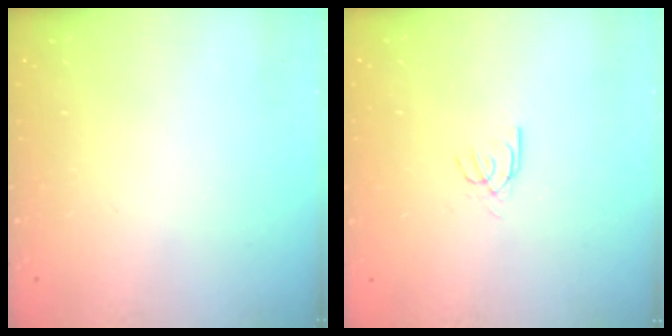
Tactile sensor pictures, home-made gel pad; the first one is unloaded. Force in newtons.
{"total": 2.9, "press": 2.9, "slide": 0.3}